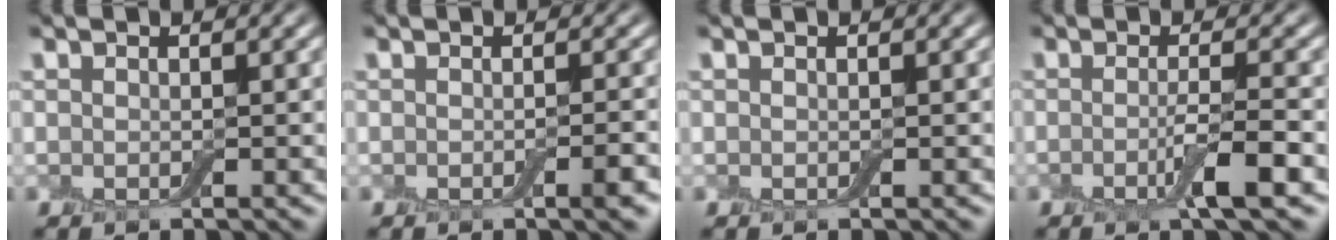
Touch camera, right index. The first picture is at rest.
{"total": 1.4, "force": [-0.7, 0.1, 1.3], "torque": [-0.018, -0.005, -0.011]}
{"total": 0.0}
{"total": 3.0, "force": [-1.2, 0.3, 2.8], "torque": [-0.048, -0.005, -0.023]}